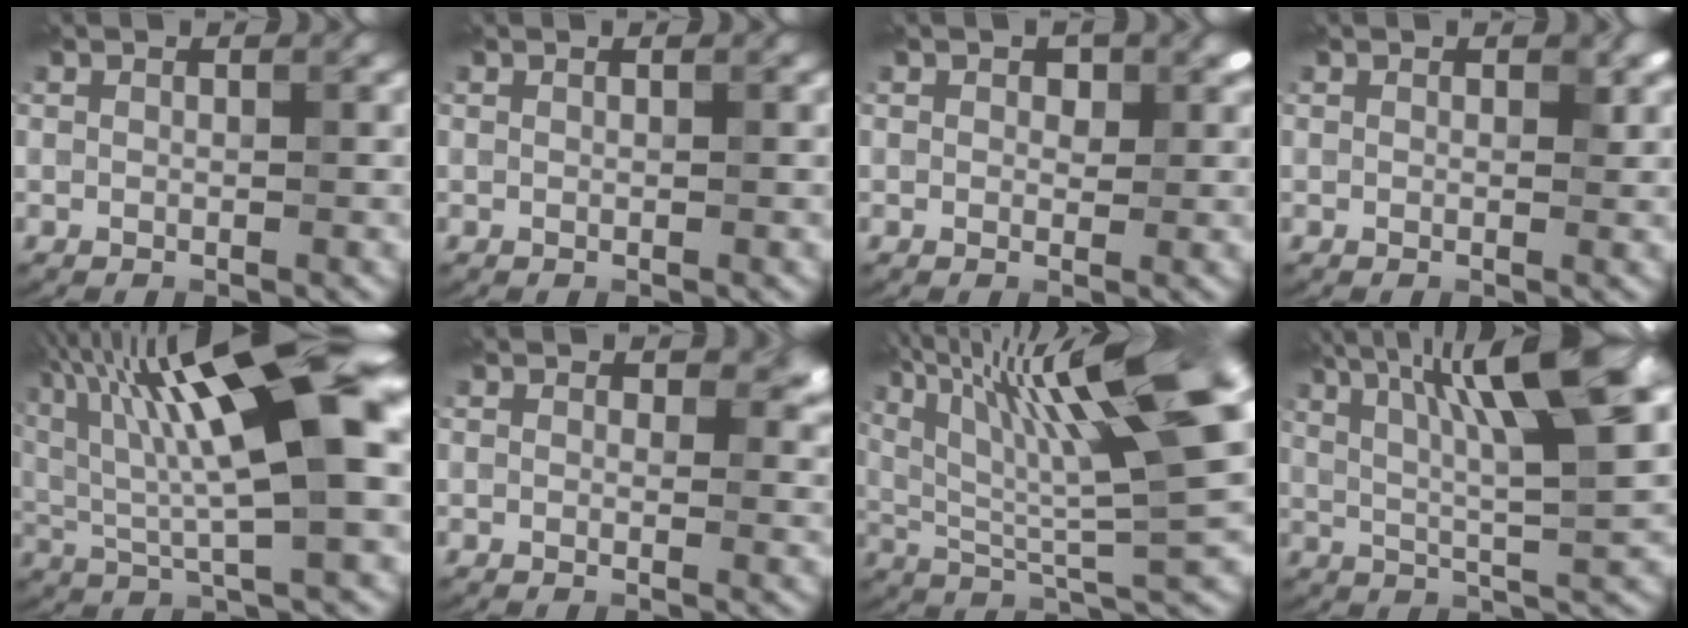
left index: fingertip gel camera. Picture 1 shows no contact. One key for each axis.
{"total": 0.0}
{"total": 1.7, "fx": 0.6, "fy": 1.2, "fz": 1.0, "tx": -0.011, "ty": -0.003, "tz": 0.007}
{"total": 1.0, "fx": 0.4, "fy": 0.7, "fz": 0.6, "tx": -0.003, "ty": -0.004, "tz": 0.004}
{"total": 15.3, "fx": 4.2, "fy": 3.9, "fz": 14.2, "tx": -0.233, "ty": 0.026, "tz": 0.063}
{"total": 2.6, "fx": 1.1, "fy": 1.6, "fz": 1.7, "tx": -0.015, "ty": -0.004, "tz": 0.011}
{"total": 14.3, "fx": 5.8, "fy": 2.8, "fz": 12.8, "tx": -0.211, "ty": 0.019, "tz": 0.098}
{"total": 12.7, "fx": 5.4, "fy": 2.5, "fz": 11.2, "tx": -0.167, "ty": 0.020, "tz": 0.088}